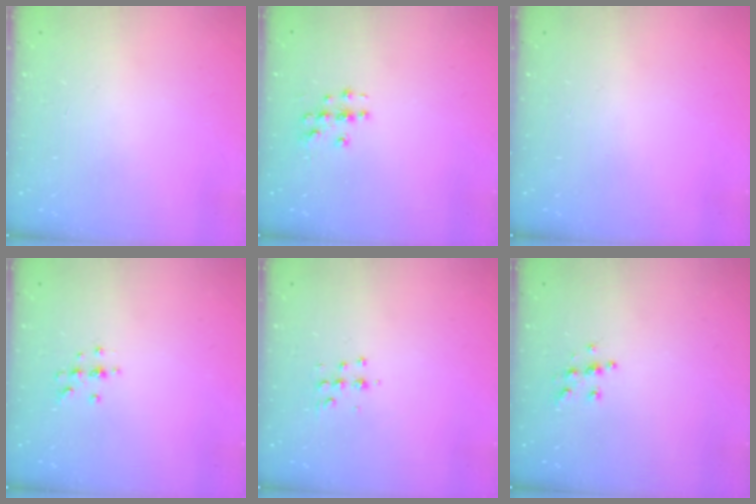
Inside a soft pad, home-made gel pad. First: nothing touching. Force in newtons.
{"total": 3.4, "press": 3.4, "slide": 0.2}
{"total": 0.0}
{"total": 4.1, "press": 4.1, "slide": 0.4}
{"total": 5.4, "press": 5.3, "slide": 0.7}
{"total": 5.3, "press": 5.2, "slide": 0.2}